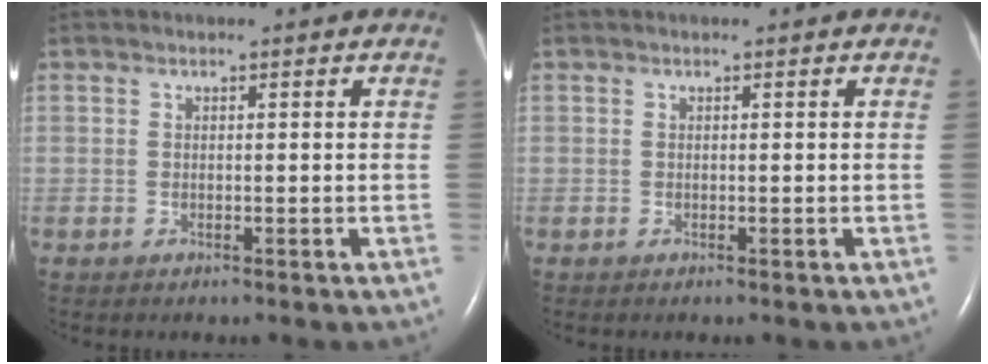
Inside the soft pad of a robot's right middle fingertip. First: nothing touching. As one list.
[{"total": 0.0}]